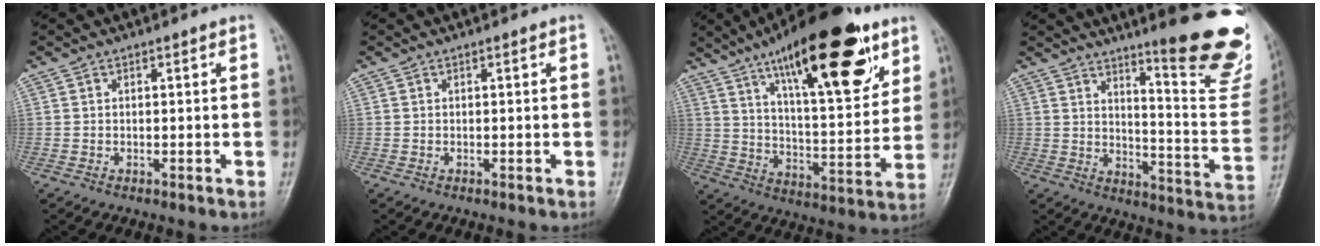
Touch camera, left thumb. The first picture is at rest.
{"total": 0.0}
{"total": 24.9, "force": [14.1, 8.0, 18.9], "torque": [-0.264, -0.048, 0.226]}
{"total": 21.3, "force": [14.1, 3.5, 15.6], "torque": [-0.166, -0.106, 0.186]}